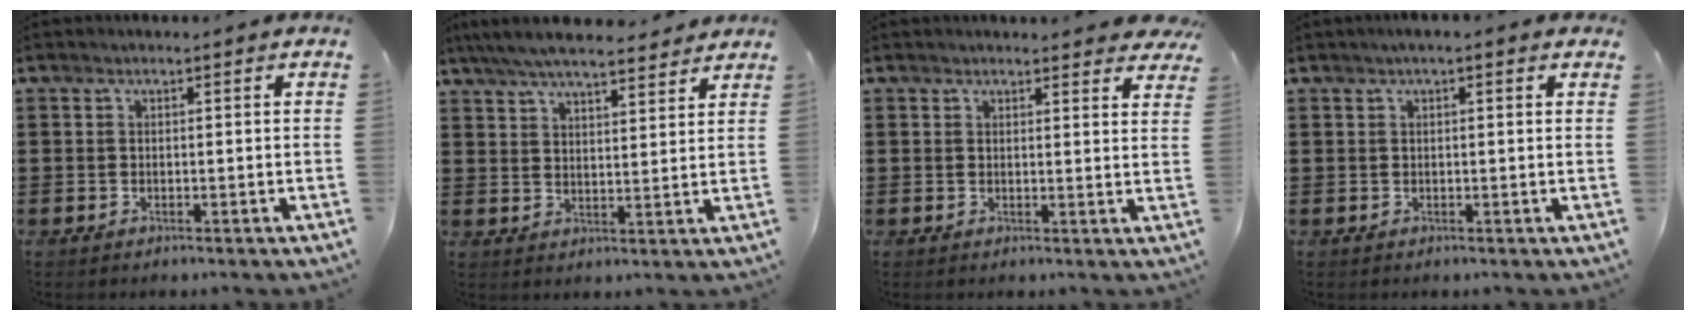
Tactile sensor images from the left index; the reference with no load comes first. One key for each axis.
{"total": 6.5, "fx": 5.9, "fy": 0.7, "fz": 2.4, "tx": -0.066, "ty": -0.017, "tz": 0.108}
{"total": 2.7, "fx": 2.6, "fy": 0.3, "fz": 0.6, "tx": -0.003, "ty": -0.010, "tz": 0.046}
{"total": 1.3, "fx": 0.6, "fy": 0.2, "fz": 1.2, "tx": -0.024, "ty": 0.003, "tz": 0.010}